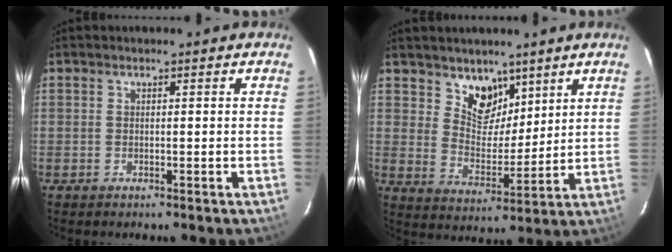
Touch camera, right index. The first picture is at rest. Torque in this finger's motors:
{"motor_torque": [0.07, 0.22, 0.05, 0.01]}